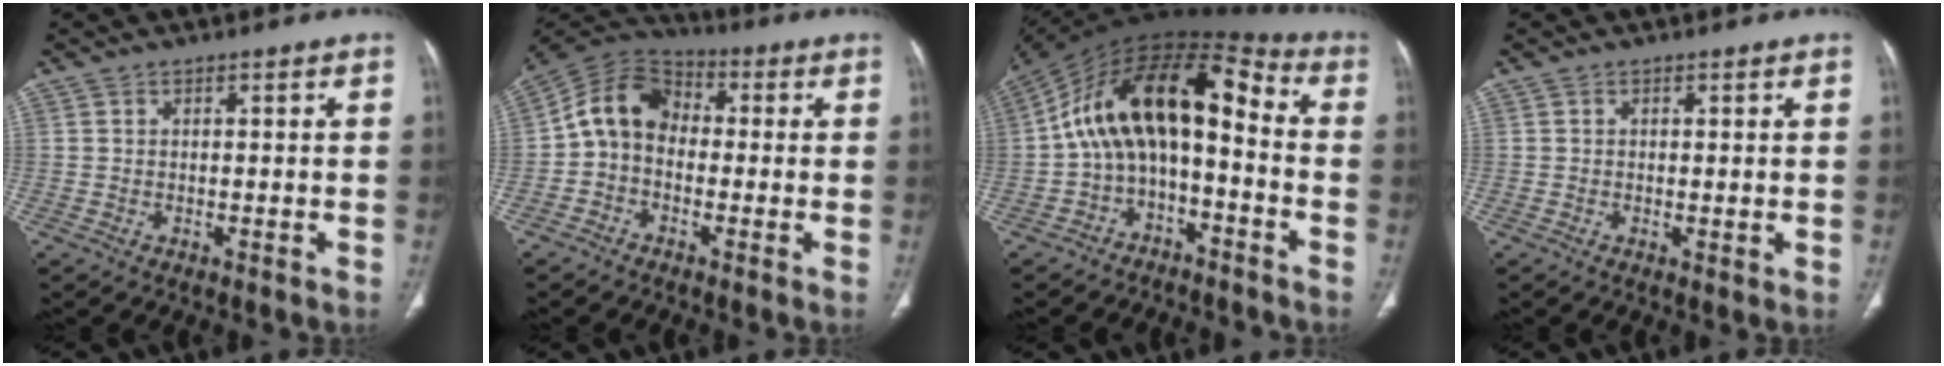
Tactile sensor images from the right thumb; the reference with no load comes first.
{"total": 10.1, "force": [-0.8, 7.8, 6.3], "torque": [-0.102, 0.037, -0.034]}
{"total": 17.8, "force": [-2.1, 9.7, 14.8], "torque": [-0.233, 0.103, -0.044]}
{"total": 0.9, "force": [0.0, 0.3, 0.9], "torque": [-0.020, -0.006, 0.000]}